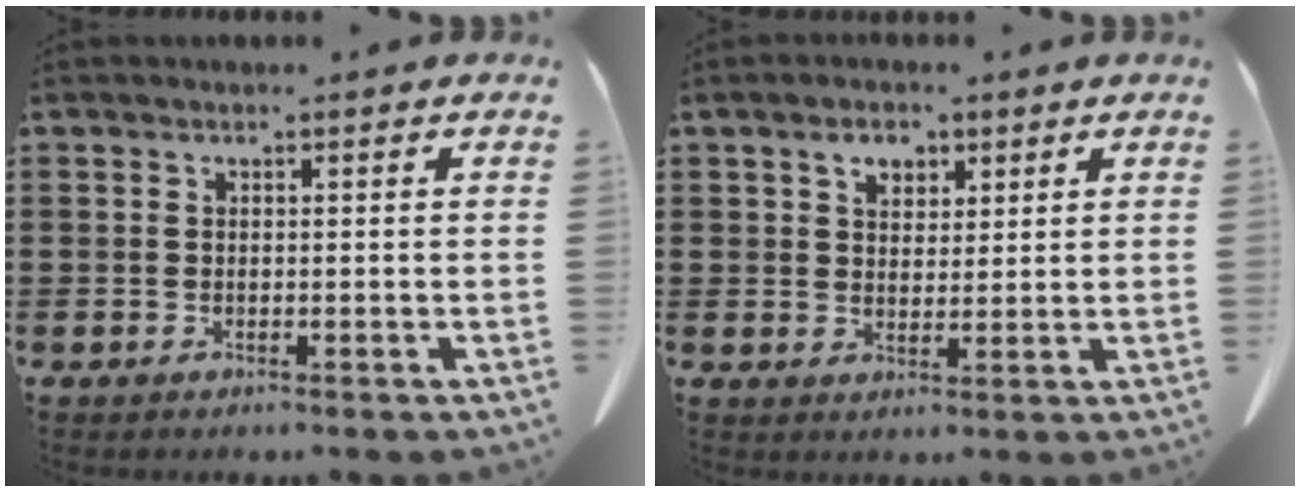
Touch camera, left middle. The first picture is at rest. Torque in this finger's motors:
{"motor_torque": [-0.08, 0.27, 0.01, 0.00]}